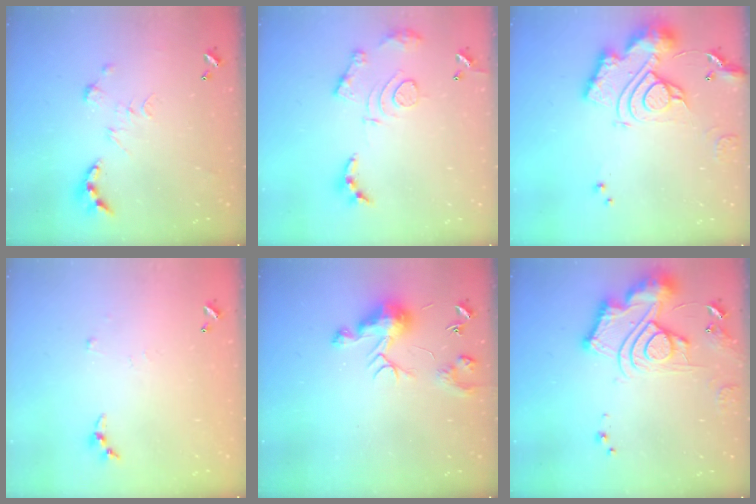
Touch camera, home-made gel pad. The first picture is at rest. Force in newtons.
{"total": 12.5, "press": 12.5, "slide": 0.9}
{"total": 17.7, "press": 17.6, "slide": 2.1}
{"total": 3.0, "press": 2.9, "slide": 0.4}
{"total": 9.7, "press": 9.7, "slide": 0.5}
{"total": 18.3, "press": 18.2, "slide": 1.9}